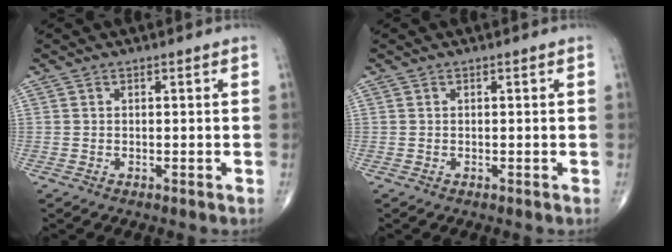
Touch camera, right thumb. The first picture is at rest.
{"total": 0.0}